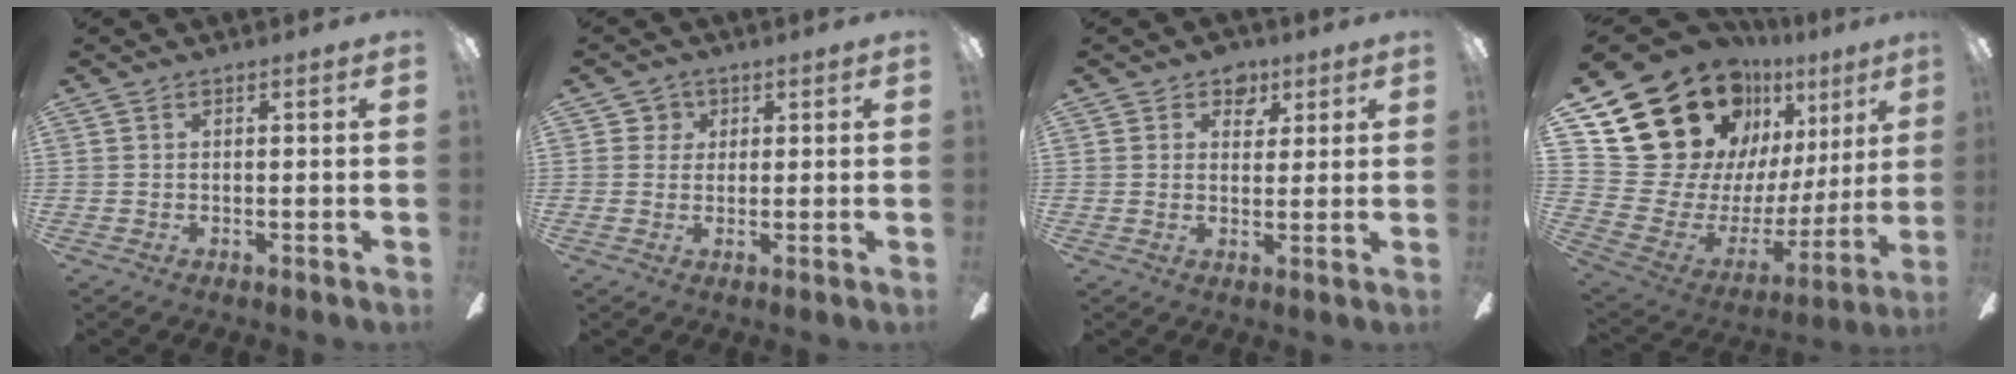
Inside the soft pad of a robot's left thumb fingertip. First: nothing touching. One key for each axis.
{"total": 3.3, "fx": 1.3, "fy": 2.9, "fz": 0.7, "tx": -0.014, "ty": 0.009, "tz": 0.021}
{"total": 4.7, "fx": 3.1, "fy": 3.3, "fz": 1.2, "tx": 0.003, "ty": -0.012, "tz": 0.050}
{"total": 25.1, "fx": 15.8, "fy": 16.5, "fz": 10.4, "tx": -0.183, "ty": -0.114, "tz": 0.323}